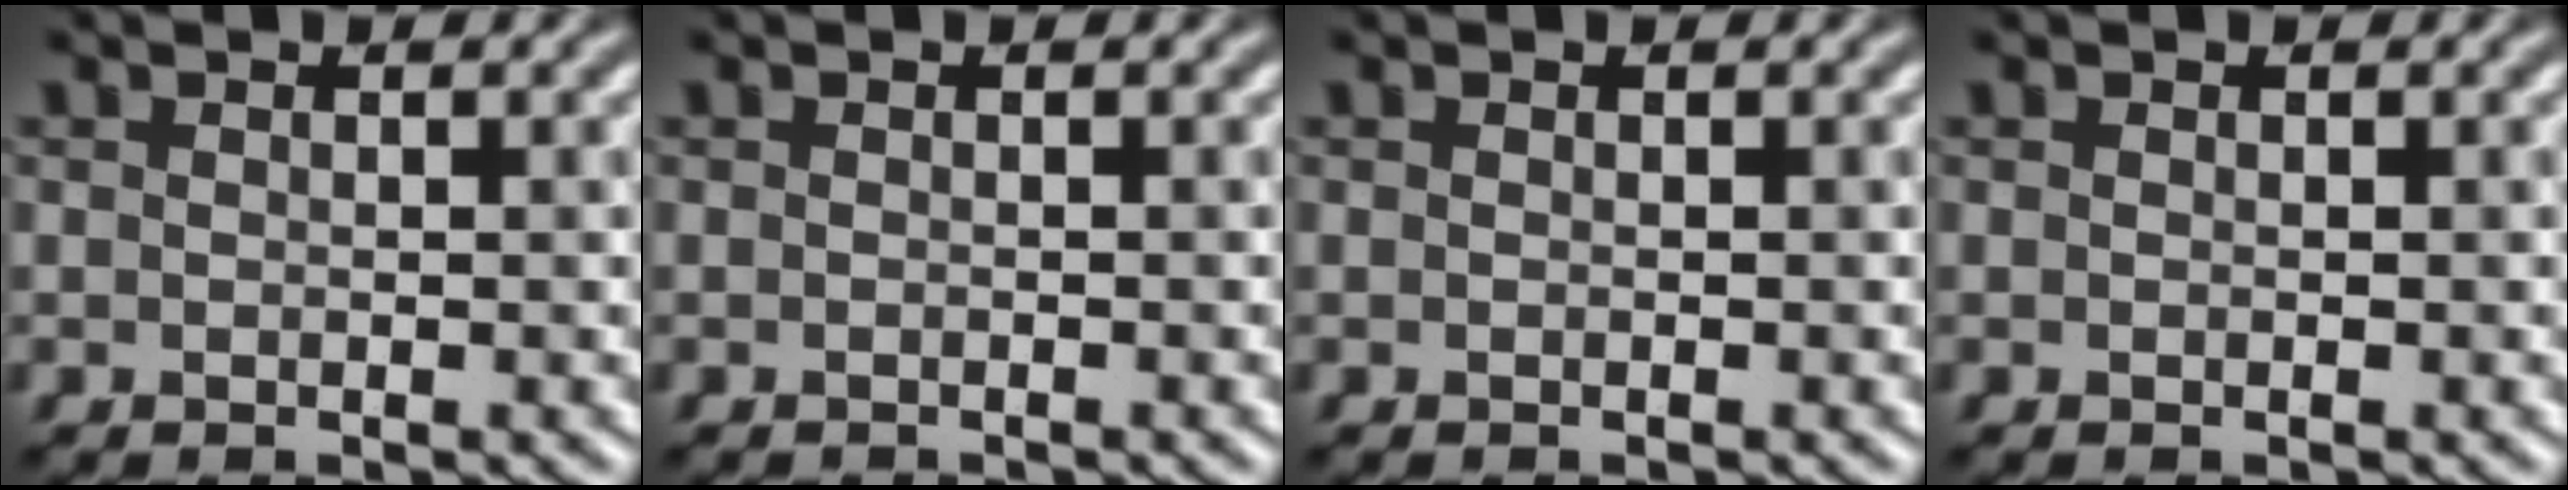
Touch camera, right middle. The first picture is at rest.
{"total": 0.8, "force": [-0.8, 0.0, 0.0], "torque": [0.003, -0.004, -0.013]}
{"total": 0.0}
{"total": 0.0}